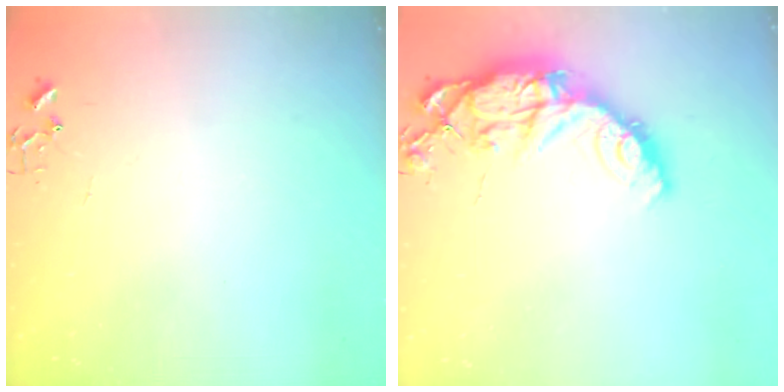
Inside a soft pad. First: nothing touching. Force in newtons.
{"total": 16.6, "press": 16.5, "slide": 1.3}